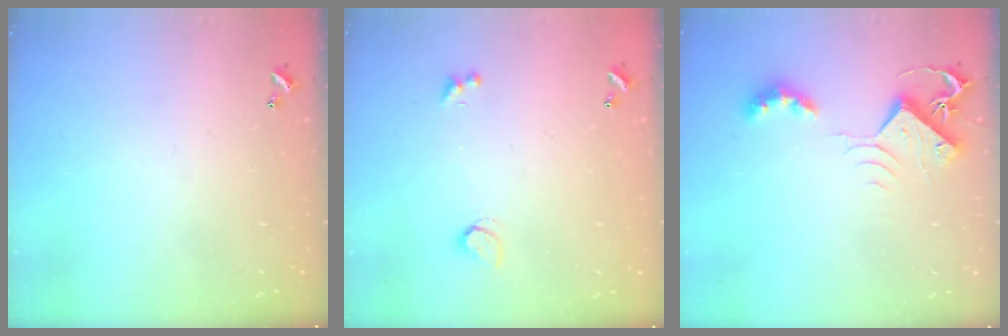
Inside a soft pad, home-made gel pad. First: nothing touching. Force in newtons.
{"total": 1.3, "press": 1.2, "slide": 0.4}
{"total": 7.1, "press": 7.1, "slide": 1.0}